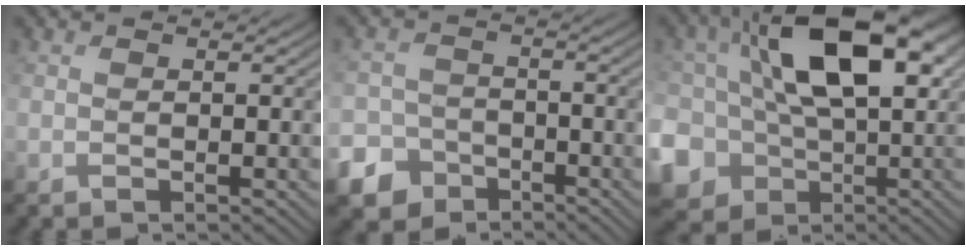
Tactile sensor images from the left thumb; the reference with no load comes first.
{"total": 7.9, "force": [-4.9, 5.9, 1.9], "torque": [-0.045, -0.025, -0.104]}
{"total": 17.1, "force": [0.9, 12.0, 12.1], "torque": [-0.233, -0.014, 0.019]}